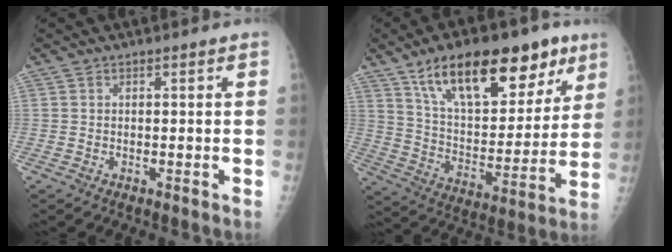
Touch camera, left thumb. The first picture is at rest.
{"total": 24.4, "force": [14.3, 11.1, 16.4], "torque": [-0.208, -0.034, 0.236]}